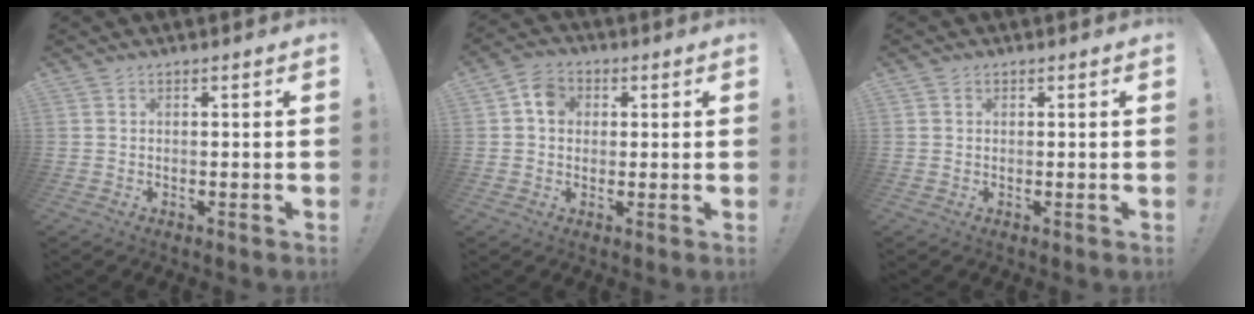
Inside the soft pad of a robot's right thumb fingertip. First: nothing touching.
{"total": 7.0, "force": [1.6, 5.9, 3.4], "torque": [-0.052, 0.009, 0.032]}
{"total": 0.8, "force": [0.4, 0.7, 0.1], "torque": [0.003, 0.001, 0.006]}